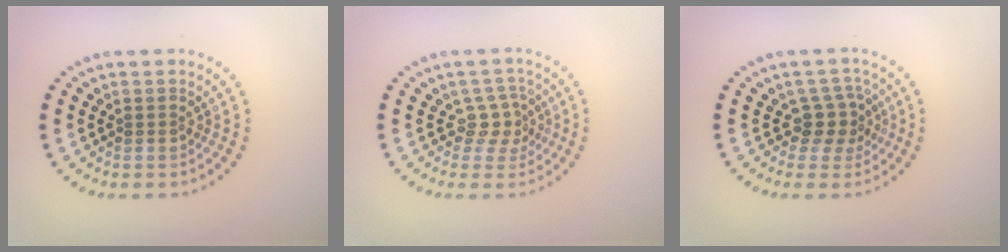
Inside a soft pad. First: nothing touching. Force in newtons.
{"total": 2.2, "press": 1.6, "slide": 1.5}
{"total": 2.5, "press": 1.9, "slide": 1.6}